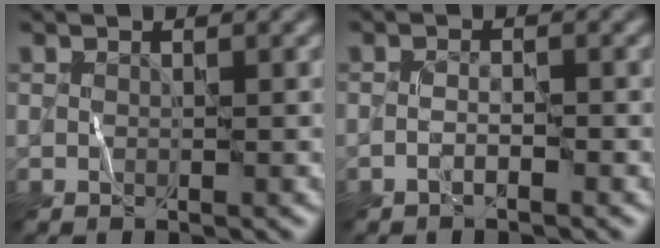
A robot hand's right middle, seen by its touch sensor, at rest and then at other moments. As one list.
[{"total": 0.9, "force": [-0.7, 0.1, 0.6], "torque": [-0.011, 0.003, -0.017]}]